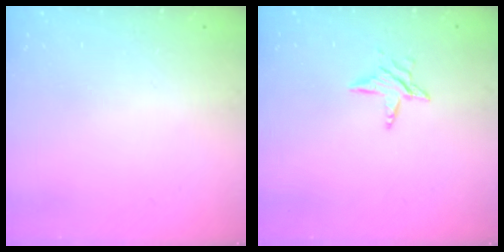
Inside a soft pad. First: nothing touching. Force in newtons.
{"total": 6.2, "press": 6.2, "slide": 0.4}